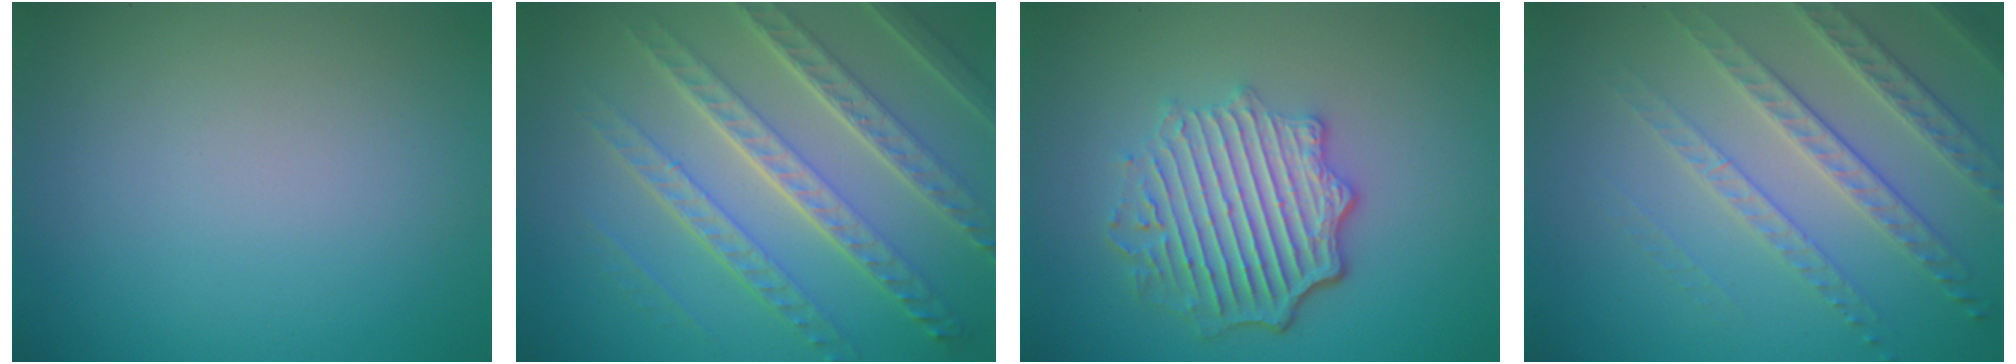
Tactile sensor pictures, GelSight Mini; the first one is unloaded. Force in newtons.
{"total": 7.8, "press": 5.5, "slide": 5.5}
{"total": 5.9, "press": 4.6, "slide": 3.8}
{"total": 4.4, "press": 3.9, "slide": 2.1}